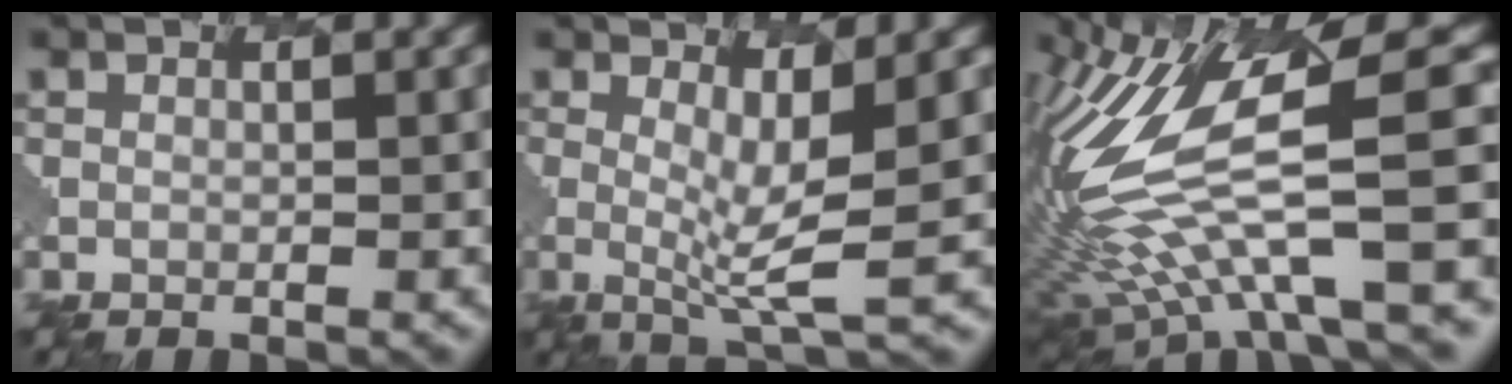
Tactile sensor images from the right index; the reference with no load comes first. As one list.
[{"total": 2.7, "force": [1.5, -1.1, 1.9], "torque": [-0.057, 0.015, -0.005]}, {"total": 9.7, "force": [2.1, 2.4, 9.2], "torque": [-0.244, 0.032, 0.020]}]